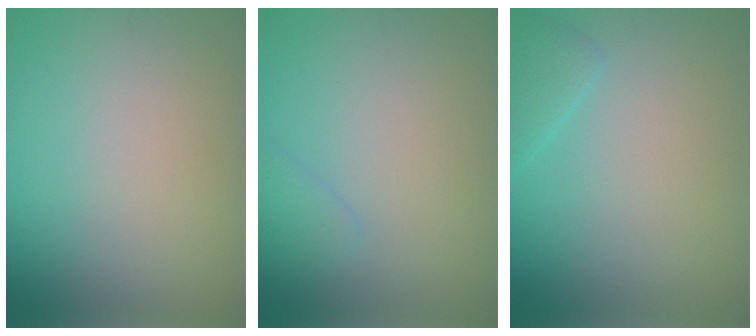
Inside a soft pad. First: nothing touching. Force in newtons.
{"total": 1.2, "press": 1.2, "slide": 0.1}
{"total": 1.4, "press": 1.4, "slide": 0.1}